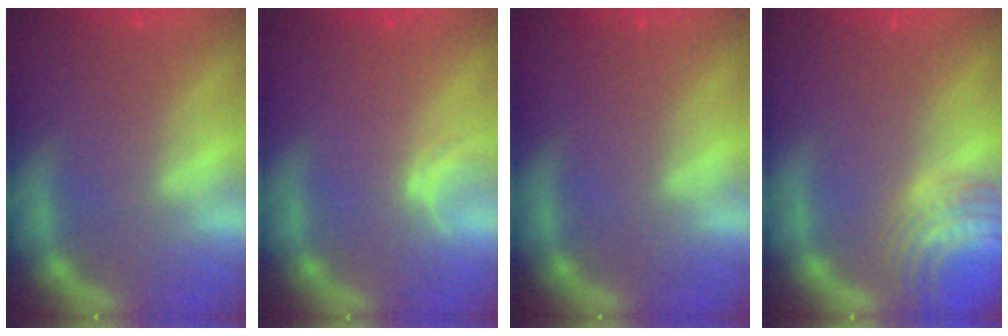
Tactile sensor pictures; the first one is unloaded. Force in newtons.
{"total": 1.0}
{"total": 0.0}
{"total": 7.0}